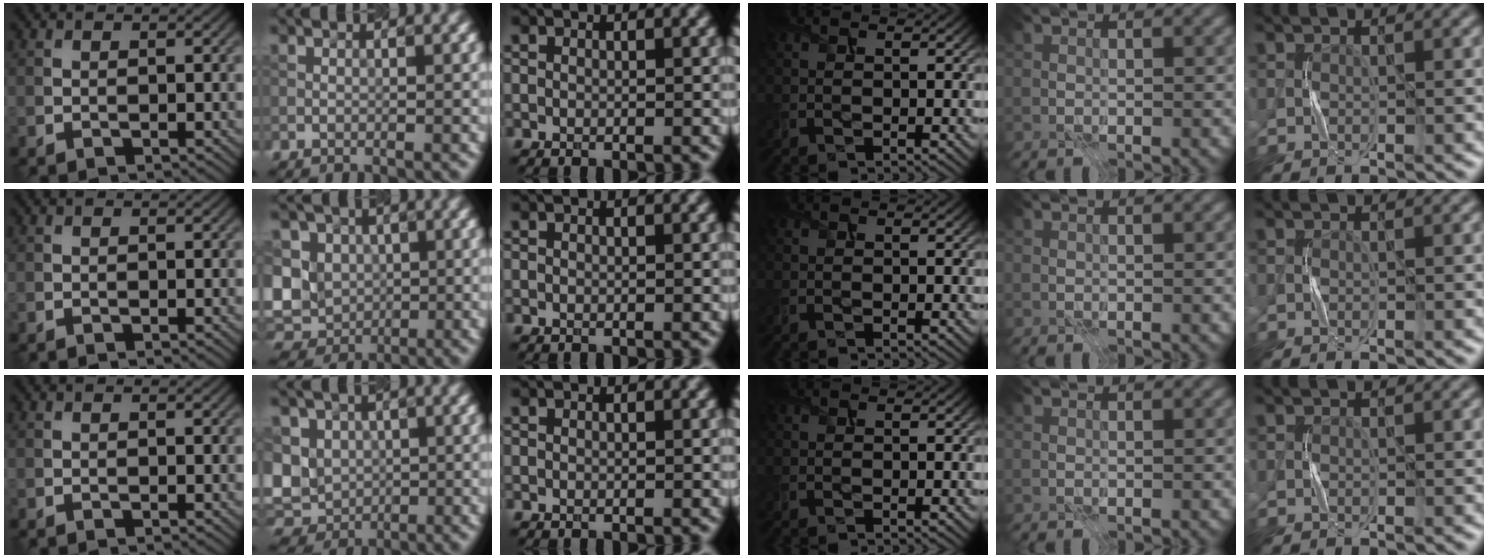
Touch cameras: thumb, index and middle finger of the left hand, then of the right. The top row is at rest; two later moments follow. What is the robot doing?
{"motion": "press", "object": "calculator"}